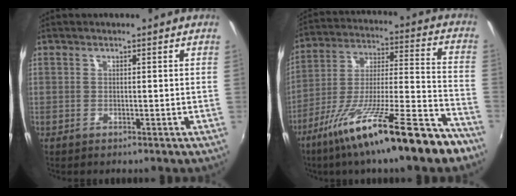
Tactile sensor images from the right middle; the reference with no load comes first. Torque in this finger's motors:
{"motor_torque": [1.31, -0.83, 1.06, 0.21]}